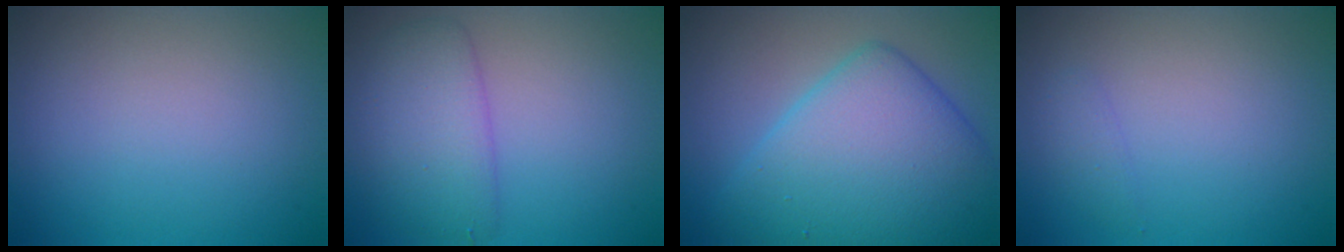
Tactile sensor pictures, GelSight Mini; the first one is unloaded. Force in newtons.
{"total": 4.2, "press": 4.2, "slide": 0.1}
{"total": 9.5, "press": 9.5, "slide": 0.2}
{"total": 0.8, "press": 0.8, "slide": 0.0}